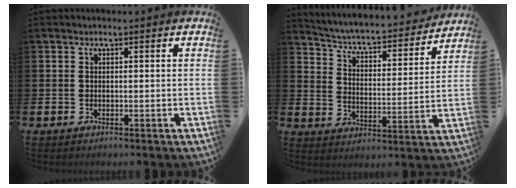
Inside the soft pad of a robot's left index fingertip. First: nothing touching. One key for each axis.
{"total": 5.0, "fx": 4.7, "fy": 0.9, "fz": 1.5, "tx": -0.056, "ty": -0.042, "tz": 0.071}